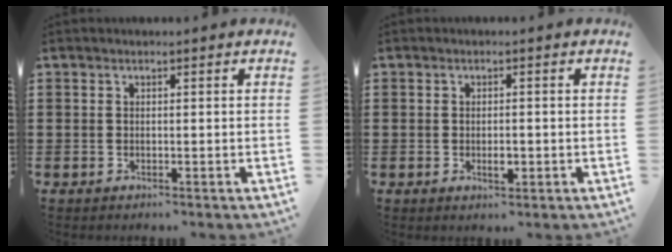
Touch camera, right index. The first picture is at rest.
{"total": 2.1, "force": [-0.5, 0.8, 1.9], "torque": [-0.035, 0.000, -0.008]}